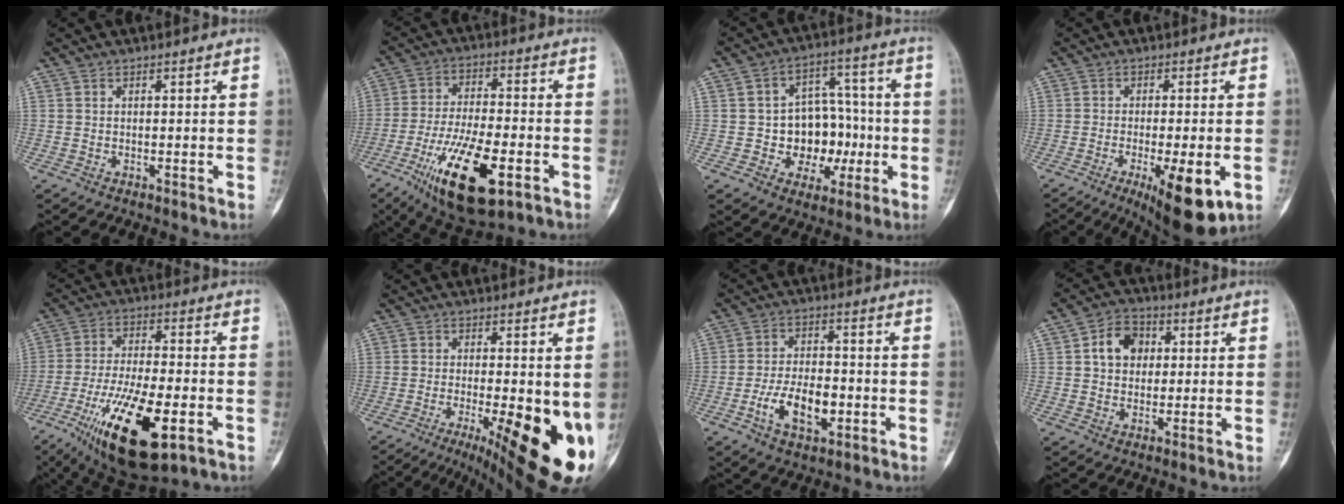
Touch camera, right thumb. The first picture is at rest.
{"total": 18.2, "force": [-7.5, 6.7, 15.1], "torque": [-0.270, 0.013, -0.119]}
{"total": 12.4, "force": [-2.0, 9.8, 7.4], "torque": [-0.042, 0.041, -0.023]}
{"total": 11.2, "force": [-4.0, 3.5, 9.8], "torque": [-0.132, -0.012, -0.049]}
{"total": 20.3, "force": [-8.2, 7.3, 17.1], "torque": [-0.323, 0.003, -0.131]}
{"total": 18.4, "force": [-5.5, 5.5, 16.7], "torque": [-0.176, -0.025, -0.063]}
{"total": 10.1, "force": [-3.2, 5.4, 7.9], "torque": [-0.134, 0.018, -0.056]}
{"total": 7.6, "force": [1.4, 6.0, 4.4], "torque": [-0.048, 0.010, 0.017]}